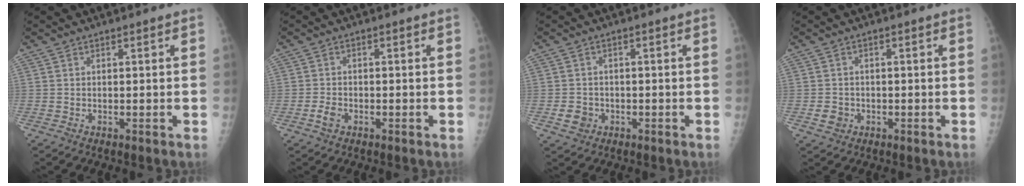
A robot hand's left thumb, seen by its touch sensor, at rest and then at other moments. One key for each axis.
{"total": 2.4, "fx": -1.1, "fy": 1.6, "fz": 1.4, "tx": -0.026, "ty": 0.005, "tz": -0.021}
{"total": 3.3, "fx": -1.0, "fy": 2.9, "fz": 1.2, "tx": -0.010, "ty": 0.005, "tz": -0.014}
{"total": 2.7, "fx": -0.8, "fy": 2.4, "fz": 1.0, "tx": -0.009, "ty": 0.004, "tz": -0.010}